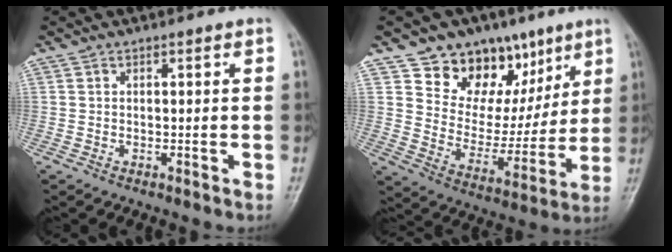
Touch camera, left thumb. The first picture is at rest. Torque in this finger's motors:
{"motor_torque": [0.25, 0.19, -0.37, -0.39, 0.09]}